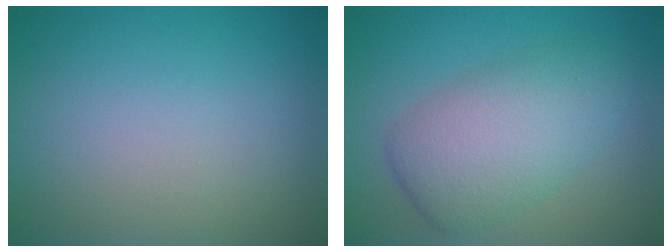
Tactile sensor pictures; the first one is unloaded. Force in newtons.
{"total": 5.9, "press": 5.9, "slide": 0.1}